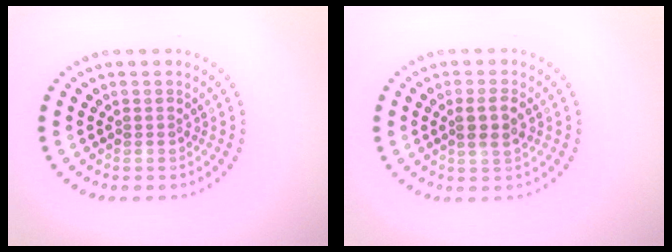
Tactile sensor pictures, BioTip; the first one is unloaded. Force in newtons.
{"total": 2.1, "press": 1.9, "slide": 0.8}